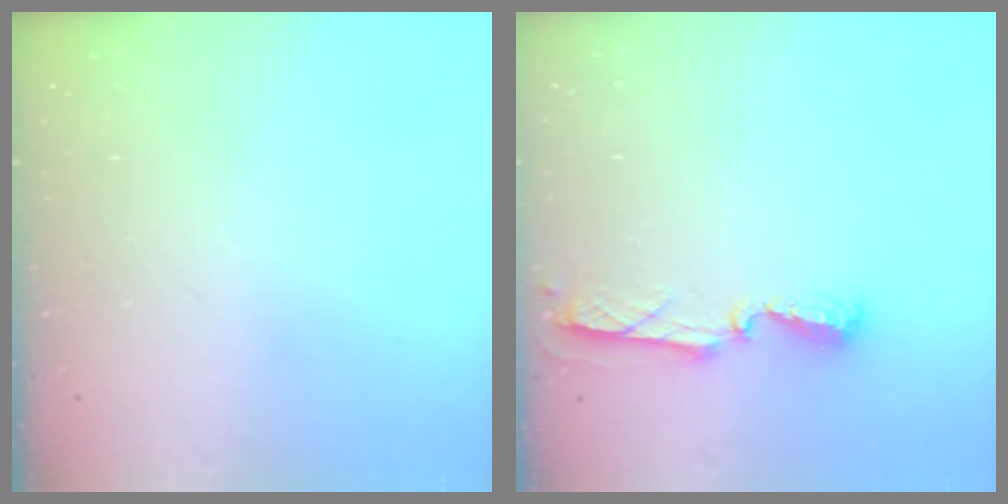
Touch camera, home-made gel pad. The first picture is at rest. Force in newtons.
{"total": 5.6, "press": 5.5, "slide": 0.6}